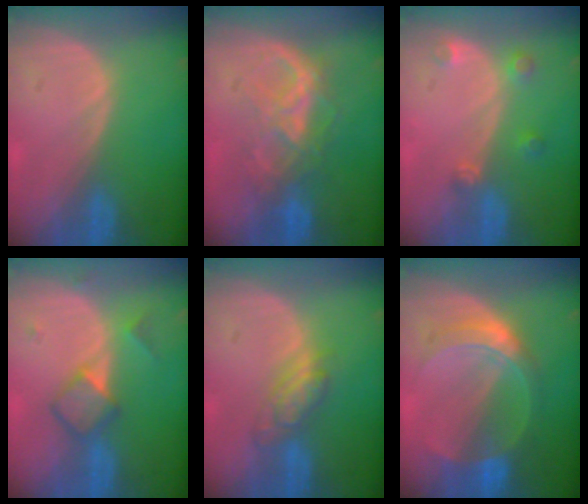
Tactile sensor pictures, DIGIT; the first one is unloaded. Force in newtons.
{"total": 6.7, "press": 6.7, "slide": 0.4}
{"total": 2.7, "press": 2.6, "slide": 0.4}
{"total": 4.8, "press": 4.6, "slide": 1.3}
{"total": 5.4, "press": 4.7, "slide": 2.7}
{"total": 6.7, "press": 6.7, "slide": 0.4}